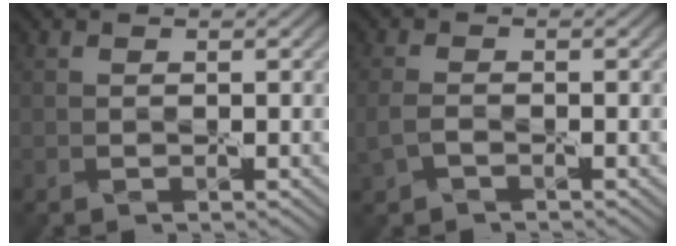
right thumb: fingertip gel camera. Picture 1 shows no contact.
{"total": 2.0, "force": [-0.7, 1.1, 1.5], "torque": [-0.045, -0.002, -0.018]}